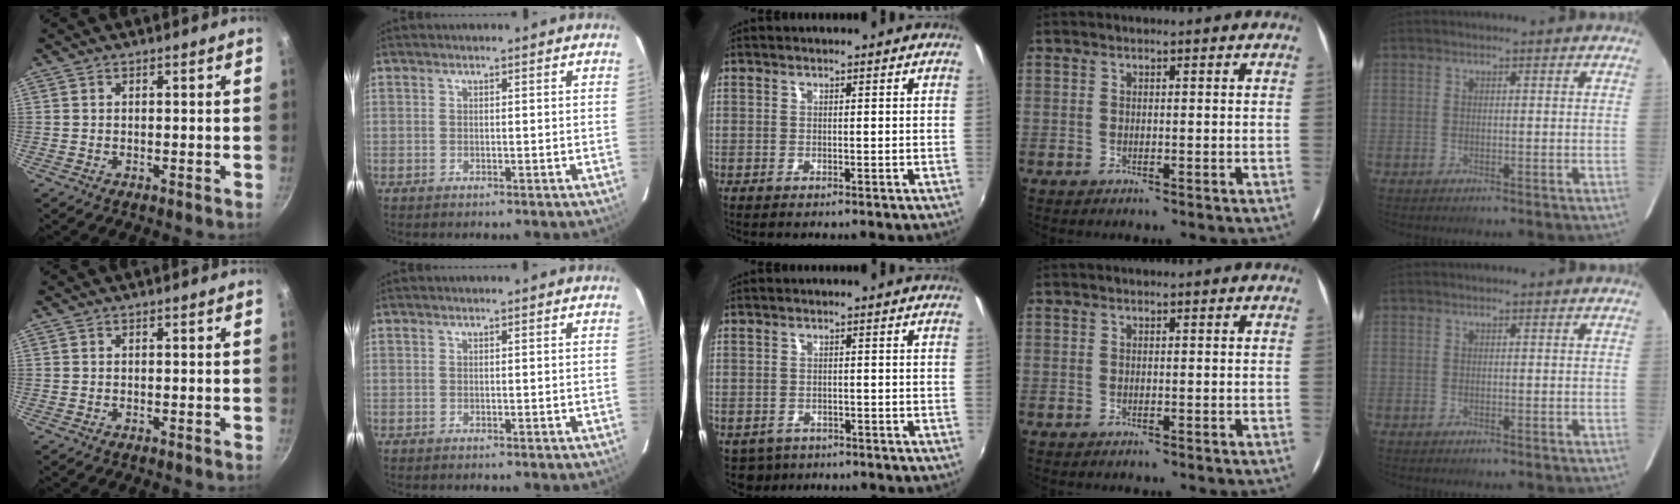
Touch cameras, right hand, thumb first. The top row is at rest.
{"middle": {"total": 3.6, "force": [-2.0, 2.8, 1.1], "torque": [-0.027, -0.008, -0.026]}}